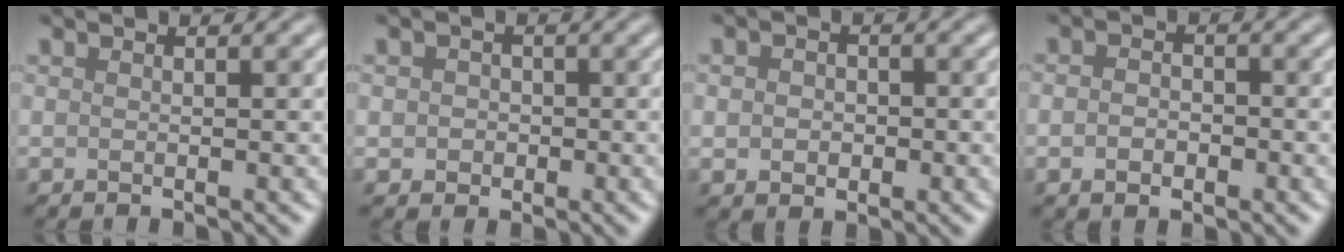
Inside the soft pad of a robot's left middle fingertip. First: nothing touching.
{"total": 1.8, "force": [0.0, 1.7, 0.7], "torque": [0.000, -0.002, -0.005]}
{"total": 2.3, "force": [-0.2, 1.8, 1.4], "torque": [-0.017, -0.002, -0.006]}
{"total": 2.1, "force": [-0.6, 1.4, 1.4], "torque": [-0.027, -0.001, -0.015]}